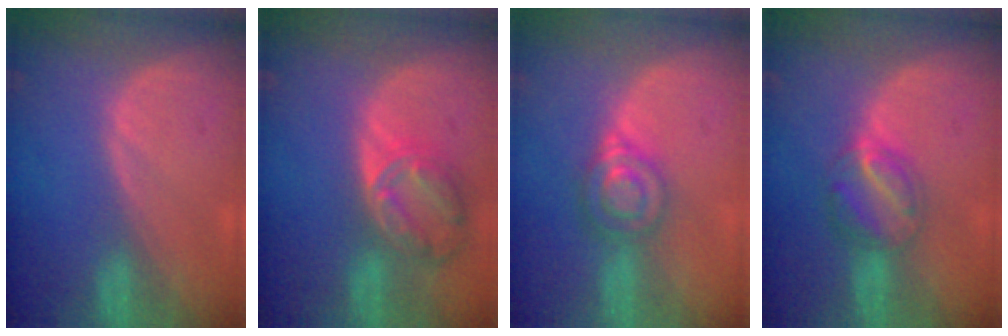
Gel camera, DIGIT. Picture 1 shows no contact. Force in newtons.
{"total": 8.2, "press": 7.0, "slide": 4.3}
{"total": 6.6, "press": 5.7, "slide": 3.4}
{"total": 5.7, "press": 5.5, "slide": 1.6}